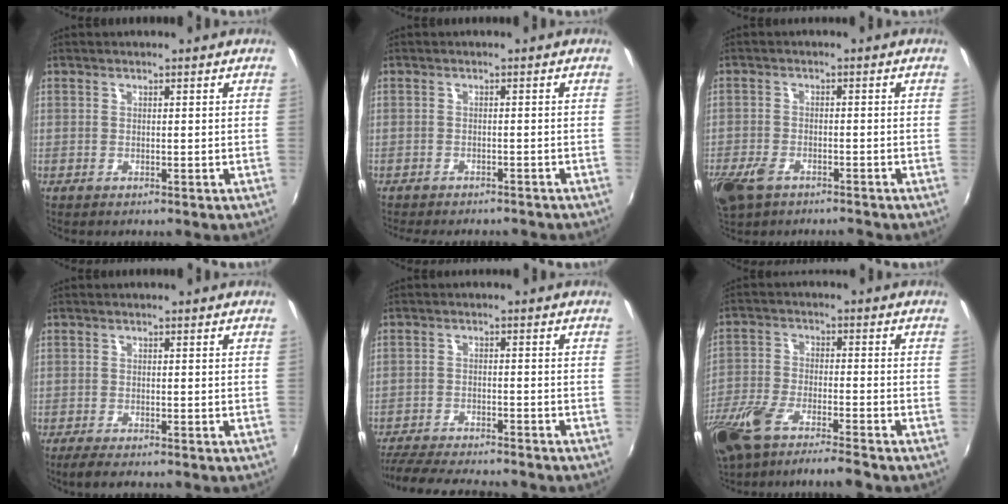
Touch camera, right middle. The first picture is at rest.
{"total": 5.9, "force": [-5.2, 1.6, 2.2], "torque": [-0.055, -0.011, -0.074]}
{"total": 7.3, "force": [-4.9, 3.4, 4.1], "torque": [-0.113, -0.021, -0.096]}
{"total": 3.3, "force": [-2.6, 0.5, 1.9], "torque": [-0.046, -0.014, -0.046]}
{"total": 12.7, "force": [-11.4, 1.7, 5.3], "torque": [-0.122, -0.026, -0.182]}
{"total": 13.4, "force": [-10.4, 2.4, 8.2], "torque": [-0.192, -0.038, -0.193]}